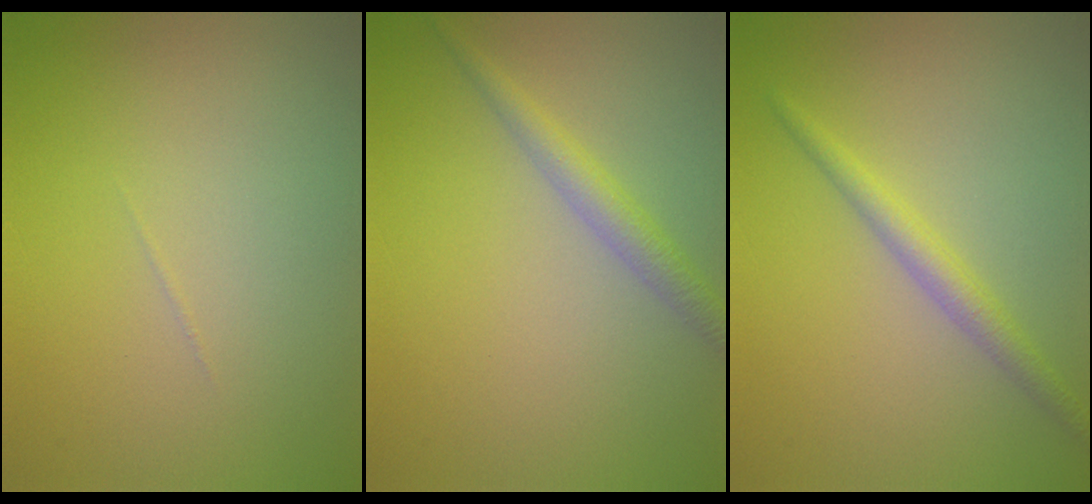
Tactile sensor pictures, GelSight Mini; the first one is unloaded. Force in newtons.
{"total": 2.2, "press": 2.2, "slide": 0.1}
{"total": 2.2, "press": 2.2, "slide": 0.0}